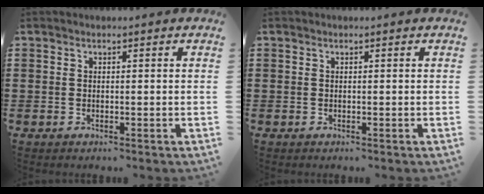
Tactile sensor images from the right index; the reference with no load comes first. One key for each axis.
{"total": 0.0}